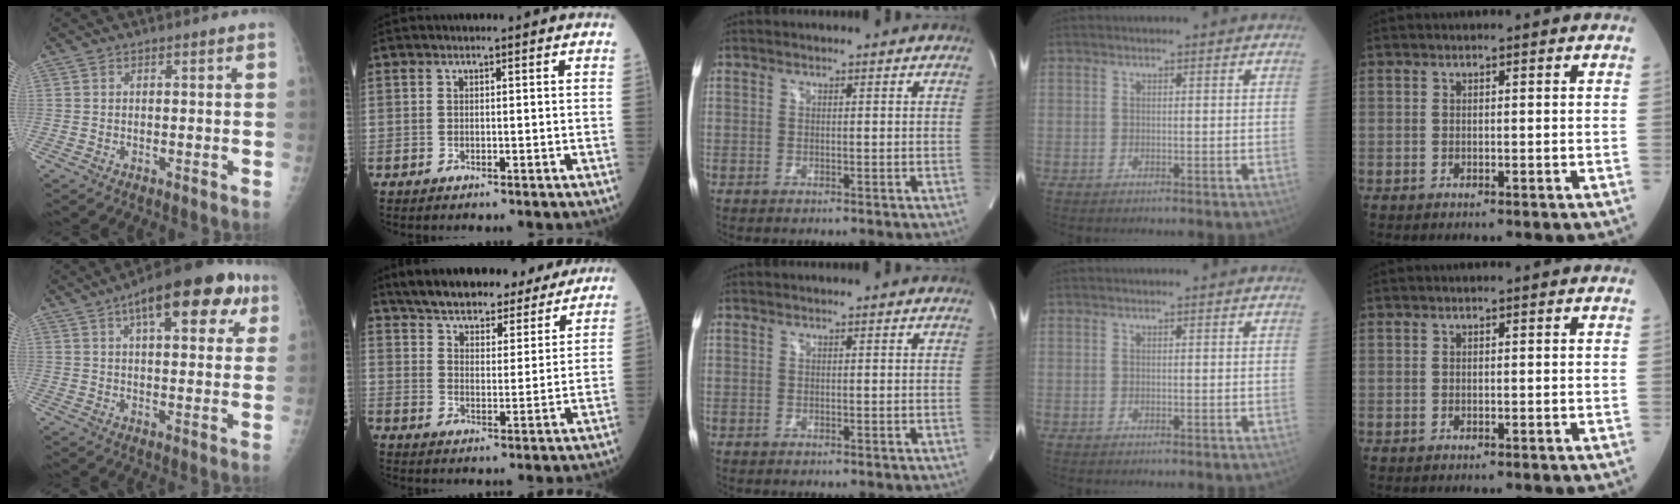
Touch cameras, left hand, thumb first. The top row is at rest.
{"thumb": {"total": 17.4, "force": [8.2, 7.1, 13.6], "torque": [-0.161, 0.003, 0.109]}, "index": {"total": 20.3, "force": [18.1, 5.4, 7.6], "torque": [-0.116, 0.012, 0.253]}}